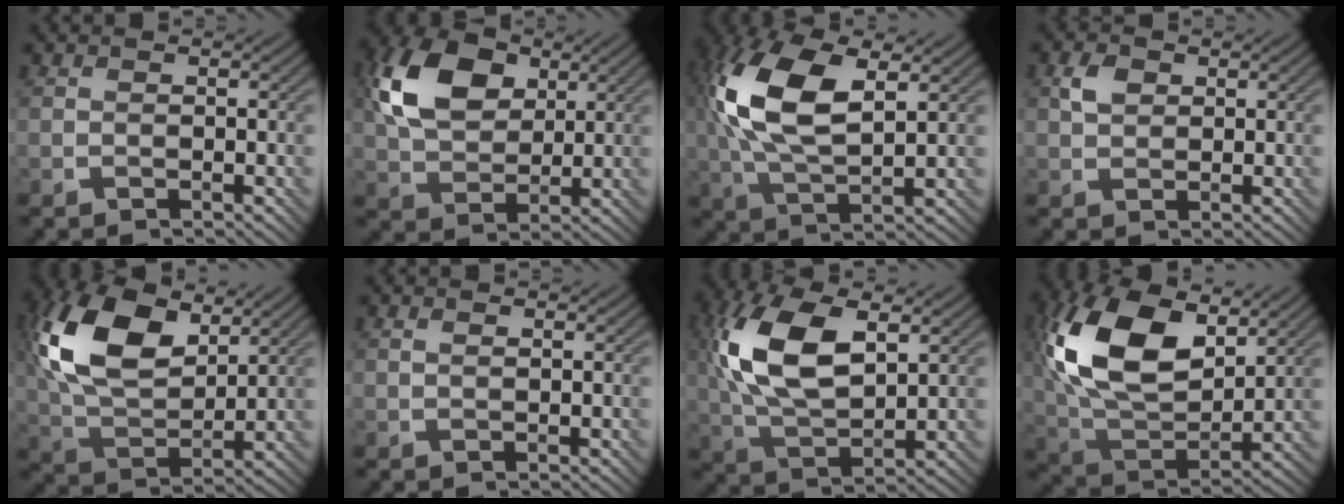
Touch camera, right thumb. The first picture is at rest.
{"total": 11.1, "force": [3.7, 7.2, 7.5], "torque": [-0.177, 0.018, 0.063]}
{"total": 14.2, "force": [3.4, 6.7, 12.1], "torque": [-0.281, 0.012, 0.061]}
{"total": 2.4, "force": [0.9, 1.7, 1.5], "torque": [-0.035, 0.005, 0.016]}
{"total": 14.7, "force": [5.7, 8.0, 10.9], "torque": [-0.252, 0.024, 0.105]}
{"total": 0.6, "force": [0.3, 0.2, 0.5], "torque": [-0.011, 0.001, 0.004]}
{"total": 13.5, "force": [3.5, 6.8, 11.1], "torque": [-0.258, 0.014, 0.063]}
{"total": 16.6, "force": [6.0, 9.2, 12.5], "torque": [-0.287, 0.020, 0.109]}